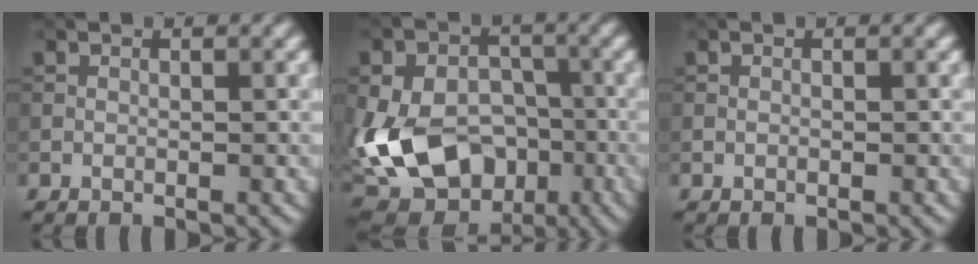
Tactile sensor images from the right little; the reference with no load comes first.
{"total": 15.1, "force": [-3.7, 11.1, 9.4], "torque": [-0.177, -0.019, -0.061]}
{"total": 0.0}